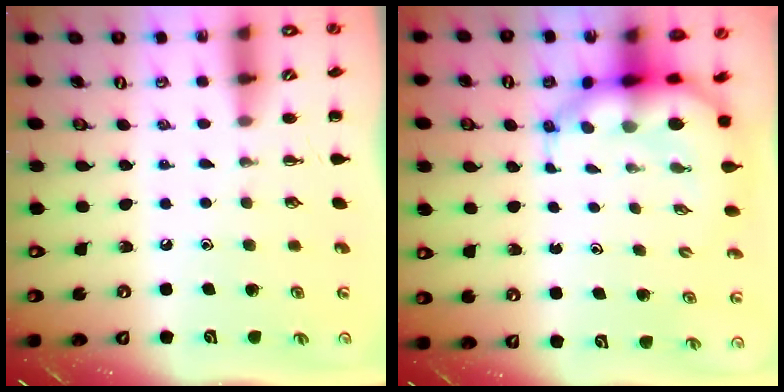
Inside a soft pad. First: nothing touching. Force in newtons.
{"total": 7.4, "press": 7.1, "slide": 1.9}